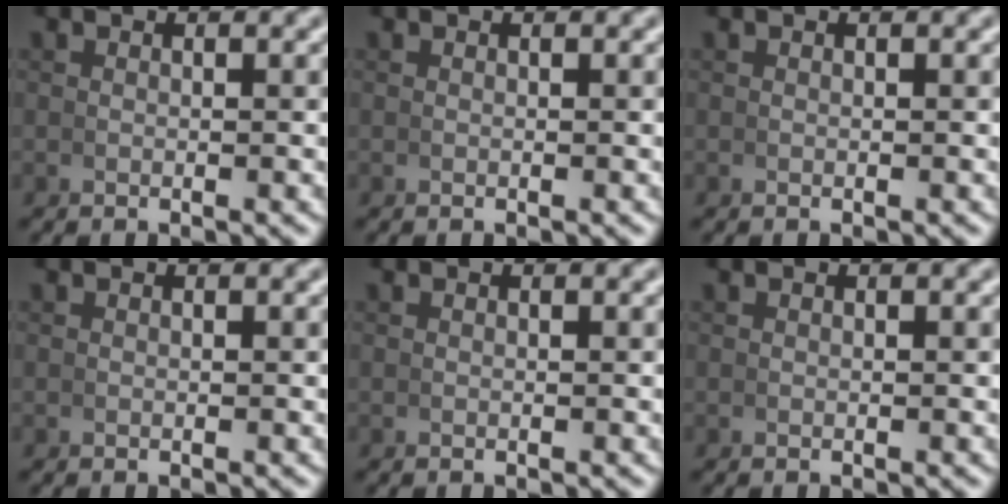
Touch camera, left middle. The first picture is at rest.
{"total": 0.0}
{"total": 0.0}
{"total": 0.0}
{"total": 0.0}
{"total": 0.0}